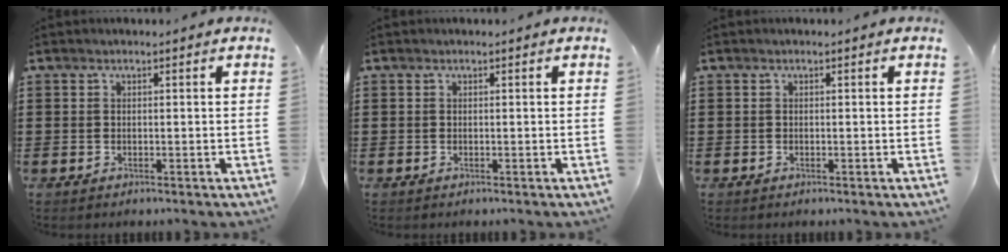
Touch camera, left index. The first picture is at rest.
{"total": 0.0}
{"total": 0.0}